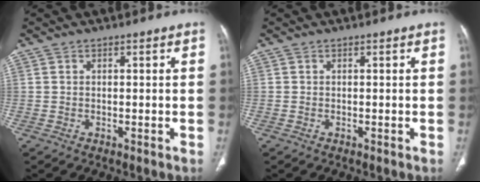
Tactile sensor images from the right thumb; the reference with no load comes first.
{"total": 0.0}